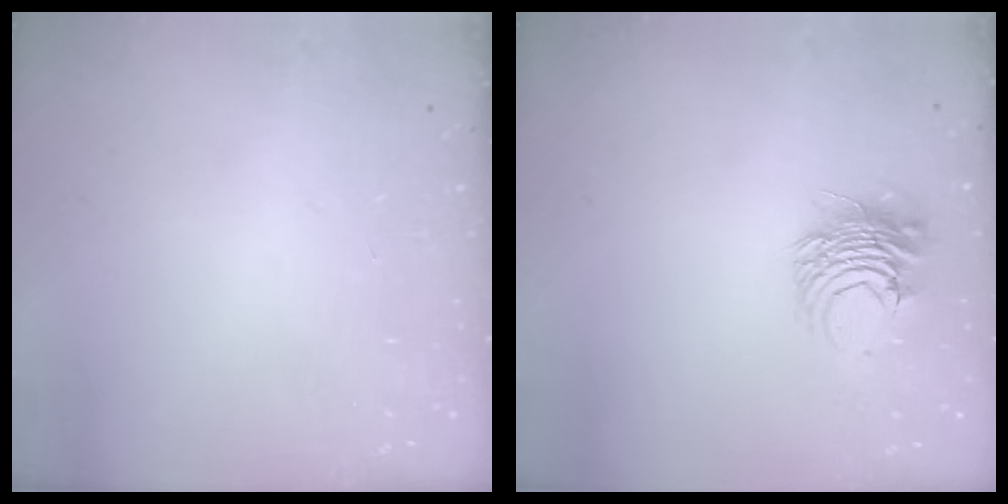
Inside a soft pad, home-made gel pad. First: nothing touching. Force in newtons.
{"total": 9.7, "press": 9.7, "slide": 0.7}